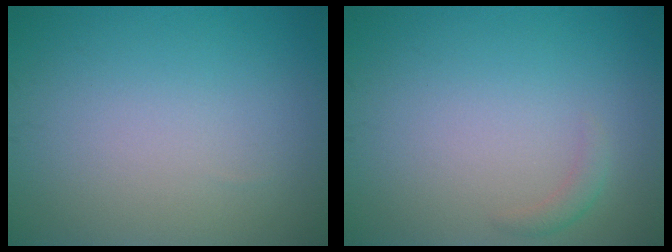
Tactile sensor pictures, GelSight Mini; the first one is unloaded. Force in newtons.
{"total": 1.0, "press": 1.0, "slide": 0.1}